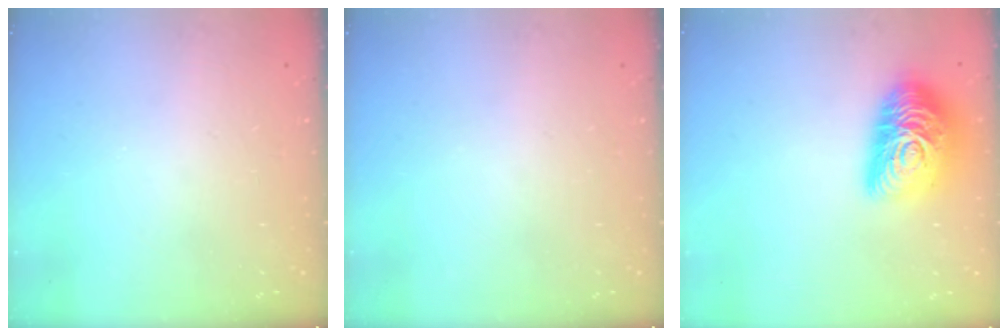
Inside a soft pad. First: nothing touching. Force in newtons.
{"total": 0.0}
{"total": 17.2, "press": 17.2, "slide": 0.8}